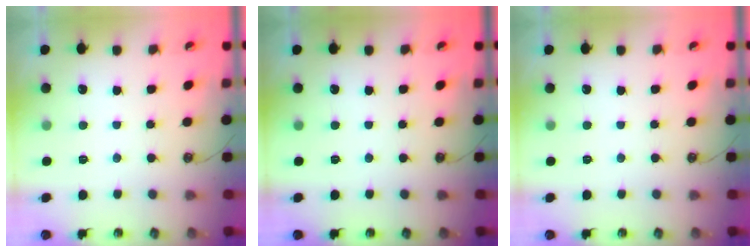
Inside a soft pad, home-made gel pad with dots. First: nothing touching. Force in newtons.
{"total": 0.0}
{"total": 0.0}